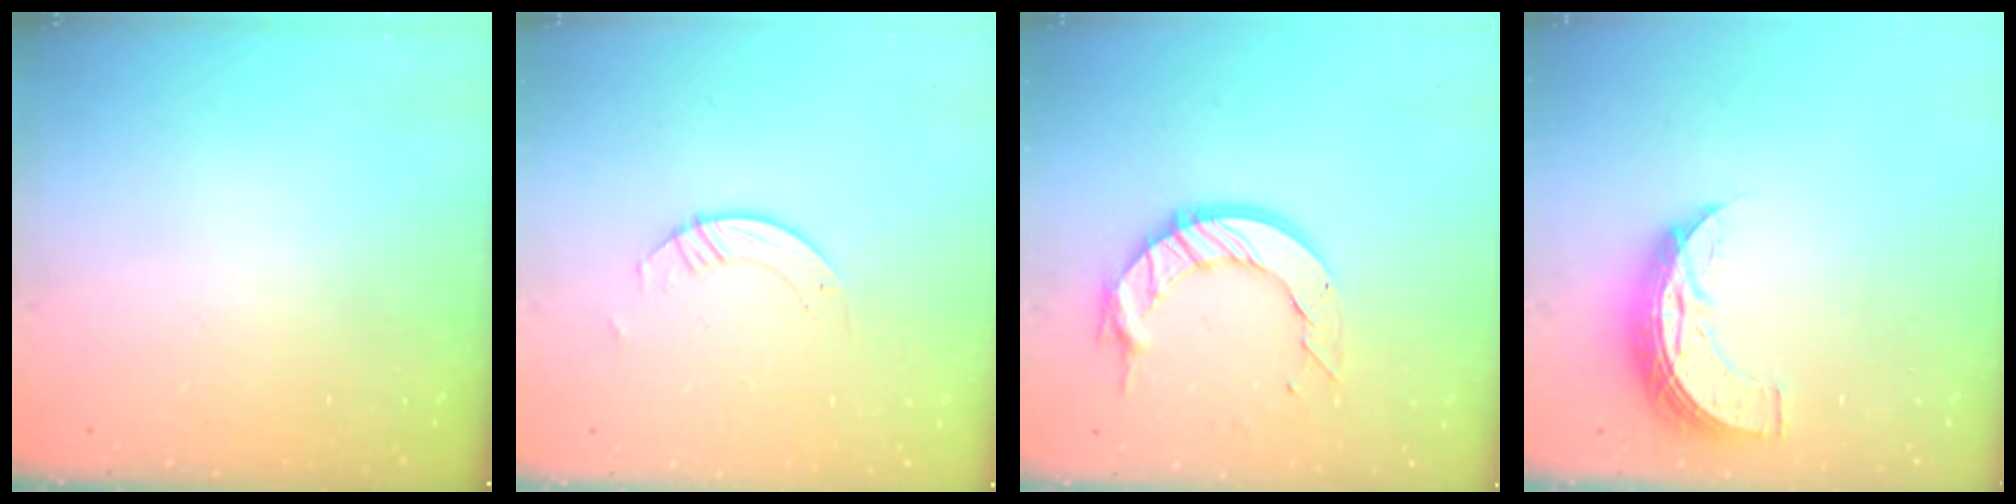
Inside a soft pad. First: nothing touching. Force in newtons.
{"total": 2.2, "press": 2.2, "slide": 0.2}
{"total": 12.5, "press": 12.4, "slide": 0.9}
{"total": 8.3, "press": 8.3, "slide": 0.4}